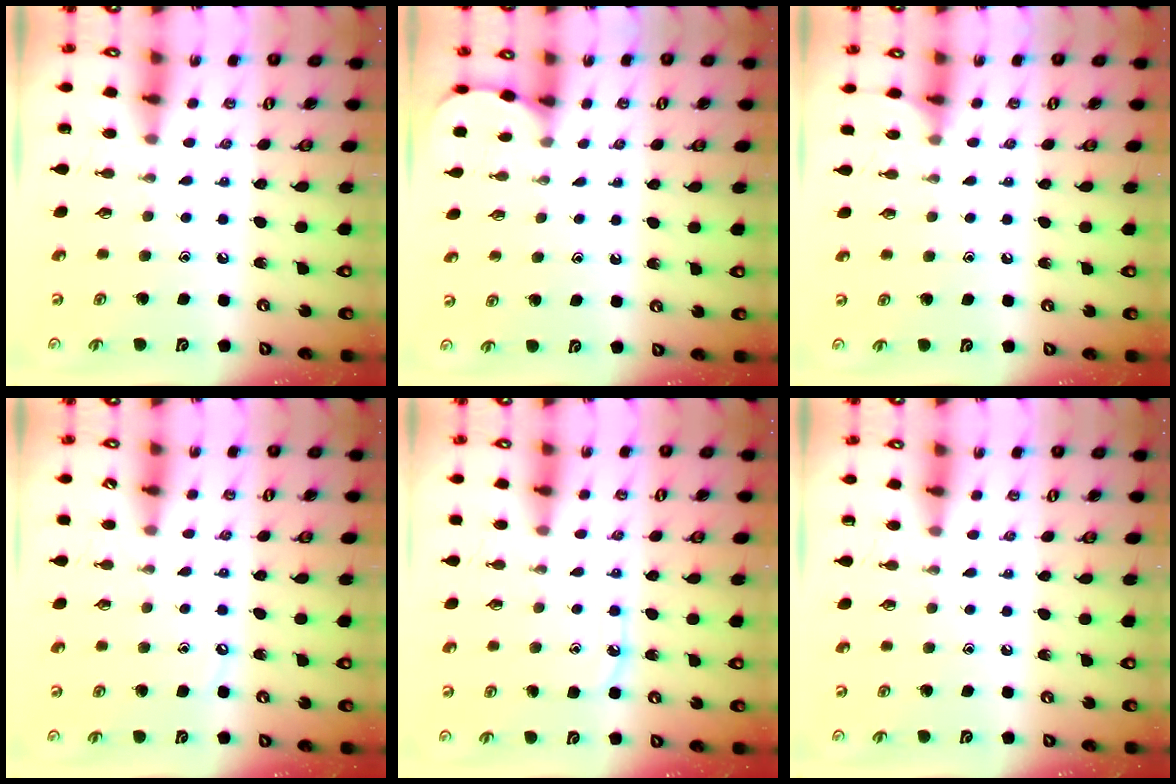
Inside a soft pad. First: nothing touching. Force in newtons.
{"total": 1.8, "press": 1.8, "slide": 0.2}
{"total": 5.6, "press": 5.5, "slide": 0.7}
{"total": 2.9, "press": 2.8, "slide": 0.5}
{"total": 5.5, "press": 5.4, "slide": 0.7}
{"total": 0.0}